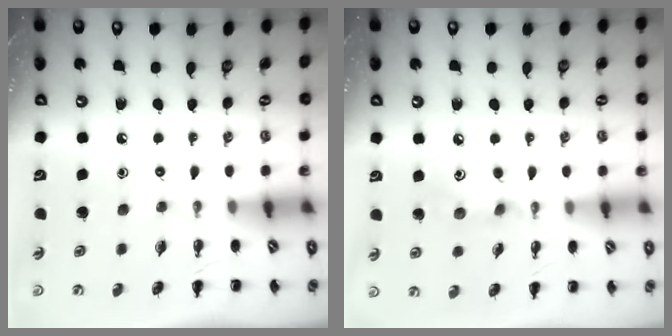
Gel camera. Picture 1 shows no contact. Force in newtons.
{"total": 8.0, "press": 7.9, "slide": 1.3}